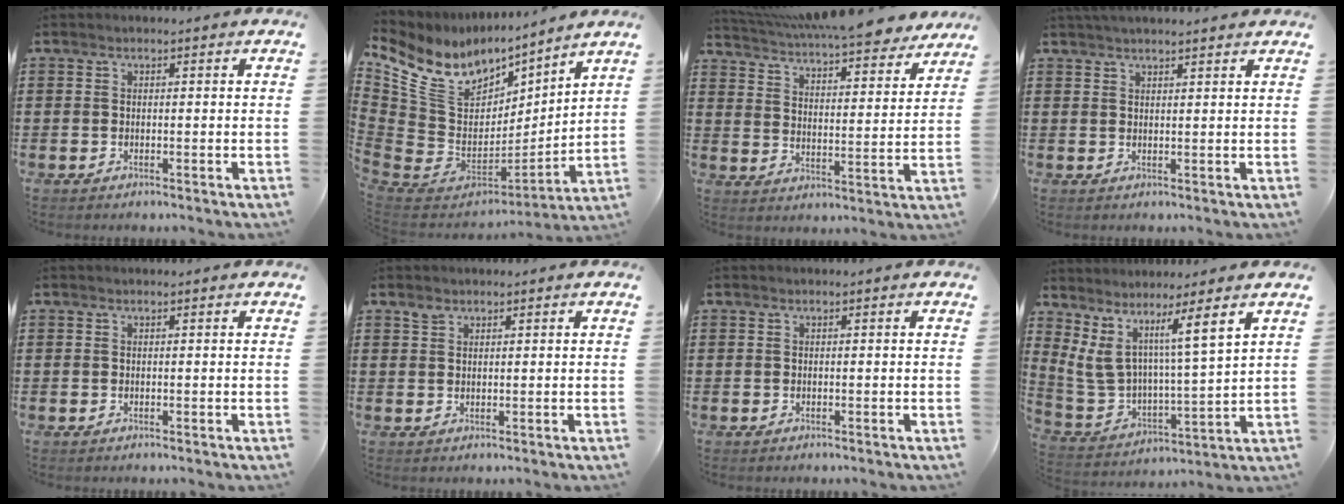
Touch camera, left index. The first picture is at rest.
{"total": 11.5, "force": [5.6, 8.2, 5.7], "torque": [-0.174, -0.036, 0.102]}
{"total": 6.8, "force": [6.3, 0.5, 2.6], "torque": [-0.069, -0.038, 0.107]}
{"total": 2.0, "force": [1.9, 0.1, 0.6], "torque": [-0.016, 0.003, 0.037]}
{"total": 0.0}
{"total": 1.5, "force": [1.2, 0.8, 0.3], "torque": [-0.010, 0.001, 0.024]}
{"total": 0.0}
{"total": 6.8, "force": [4.7, 1.0, 4.8], "torque": [-0.126, -0.049, 0.075]}